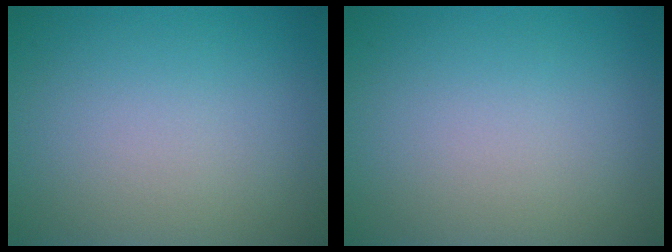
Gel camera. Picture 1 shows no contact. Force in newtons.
{"total": 0.0}